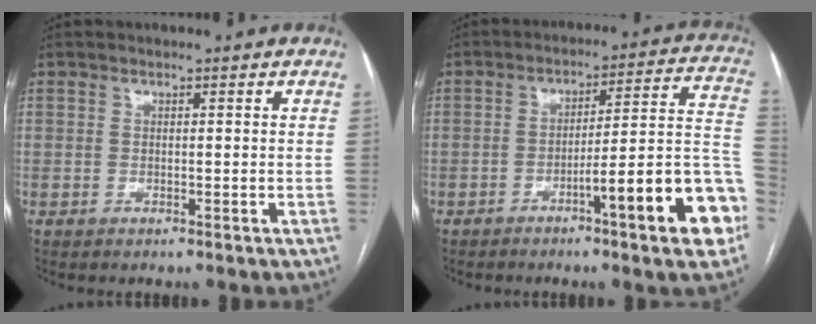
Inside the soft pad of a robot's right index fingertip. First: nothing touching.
{"total": 15.7, "force": [-6.8, 1.1, 14.1], "torque": [-0.140, 0.025, -0.093]}